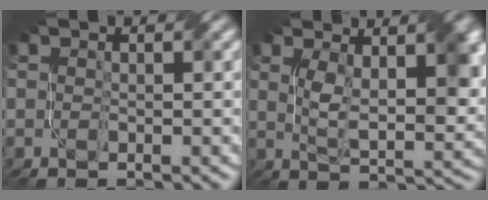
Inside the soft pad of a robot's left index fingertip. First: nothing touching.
{"total": 7.4, "force": [2.2, 2.8, 6.4], "torque": [-0.111, -0.008, 0.042]}